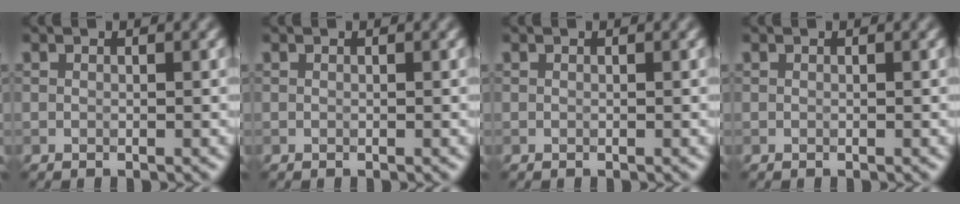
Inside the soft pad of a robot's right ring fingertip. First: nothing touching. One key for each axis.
{"total": 0.0}
{"total": 0.0}
{"total": 0.0}